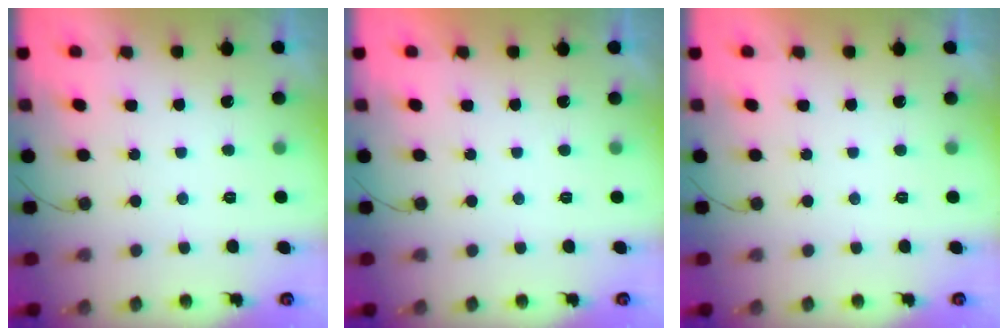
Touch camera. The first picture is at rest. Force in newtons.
{"total": 1.7, "press": 1.7, "slide": 0.1}
{"total": 1.7, "press": 1.7, "slide": 0.1}